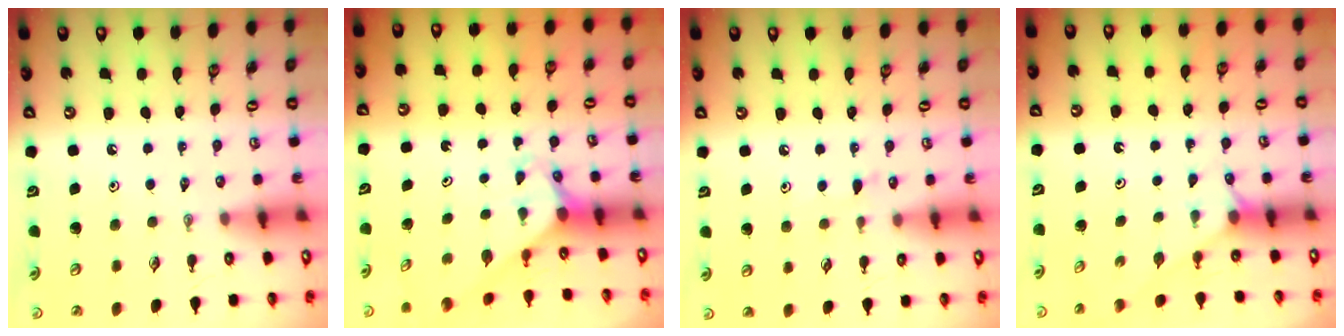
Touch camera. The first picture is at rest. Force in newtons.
{"total": 2.8, "press": 2.8, "slide": 0.2}
{"total": 3.9, "press": 3.8, "slide": 0.5}
{"total": 1.5, "press": 1.4, "slide": 0.2}